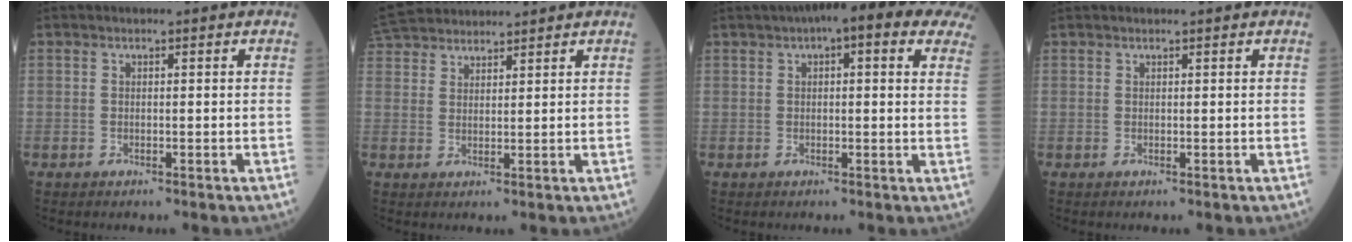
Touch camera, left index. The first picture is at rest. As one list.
[{"total": 8.9, "force": [8.2, 2.2, 2.6], "torque": [-0.053, 0.041, 0.151]}, {"total": 14.9, "force": [9.4, 3.5, 11.0], "torque": [-0.152, 0.044, 0.107]}, {"total": 0.0}]